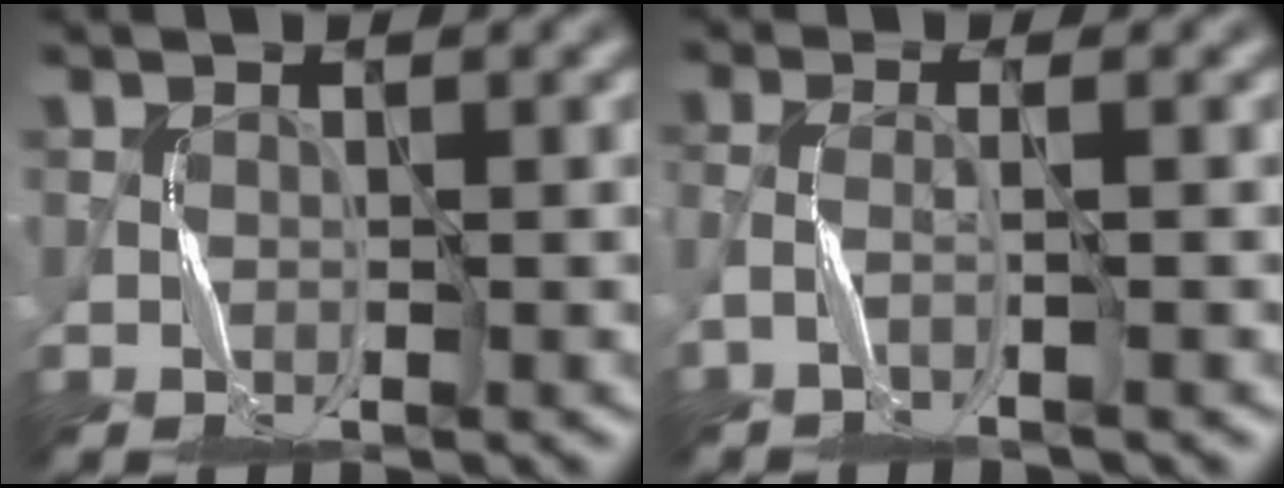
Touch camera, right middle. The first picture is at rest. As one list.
[{"total": 2.0, "force": [-1.1, 0.3, 1.7], "torque": [-0.038, -0.002, -0.033]}]